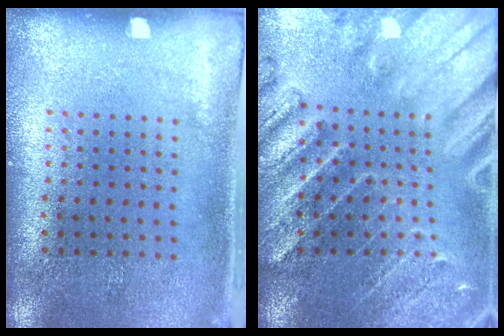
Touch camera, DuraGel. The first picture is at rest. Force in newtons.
{"total": 3.2, "press": 3.0, "slide": 1.1}